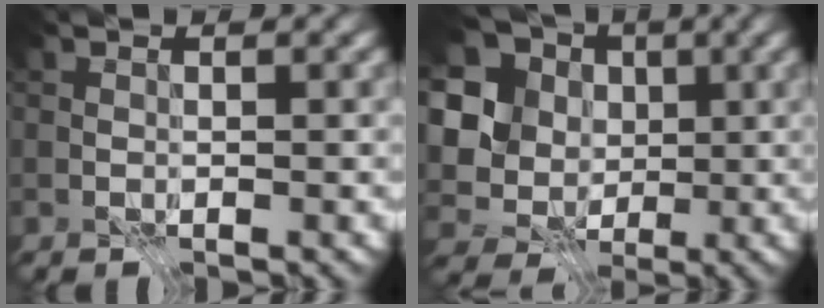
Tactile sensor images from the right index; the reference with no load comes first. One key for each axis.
{"total": 14.5, "fx": 0.9, "fy": 13.1, "fz": 6.2, "tx": -0.180, "ty": 0.015, "tz": 0.004}